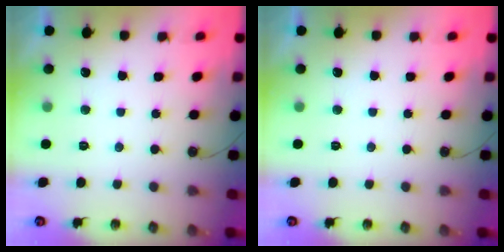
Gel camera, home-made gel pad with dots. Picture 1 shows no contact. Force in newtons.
{"total": 0.0}